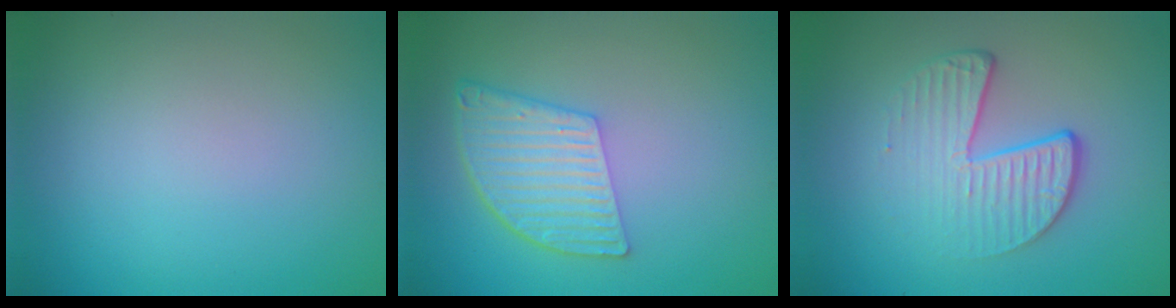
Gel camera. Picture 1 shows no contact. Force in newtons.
{"total": 5.6, "press": 4.3, "slide": 3.6}
{"total": 4.5, "press": 2.9, "slide": 3.4}